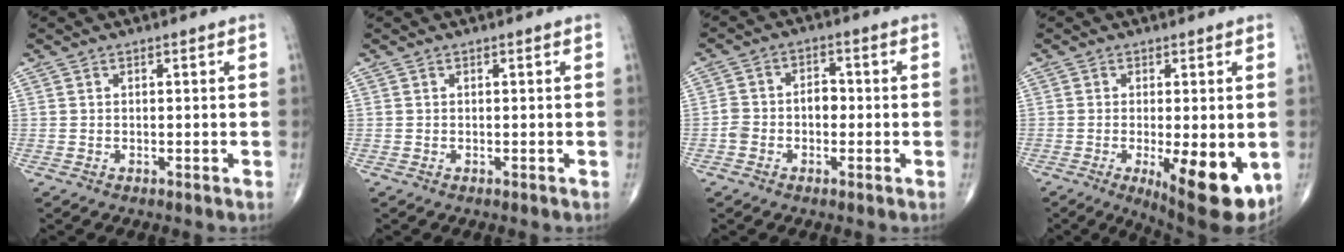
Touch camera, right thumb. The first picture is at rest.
{"total": 0.0}
{"total": 5.1, "force": [-1.2, 3.7, 3.3], "torque": [-0.049, 0.030, -0.026]}
{"total": 14.1, "force": [-3.9, 4.7, 12.7], "torque": [-0.151, -0.020, -0.043]}